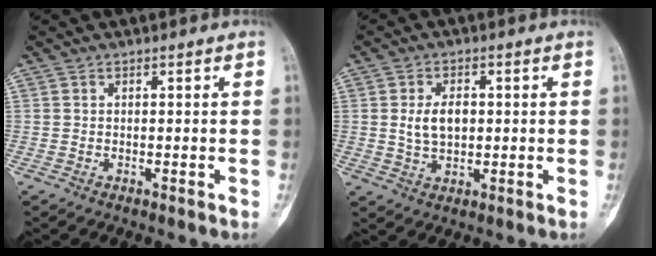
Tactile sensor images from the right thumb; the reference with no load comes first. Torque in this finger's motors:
{"motor_torque": [0.32, 0.13, 0.74, 0.31, 0.07]}